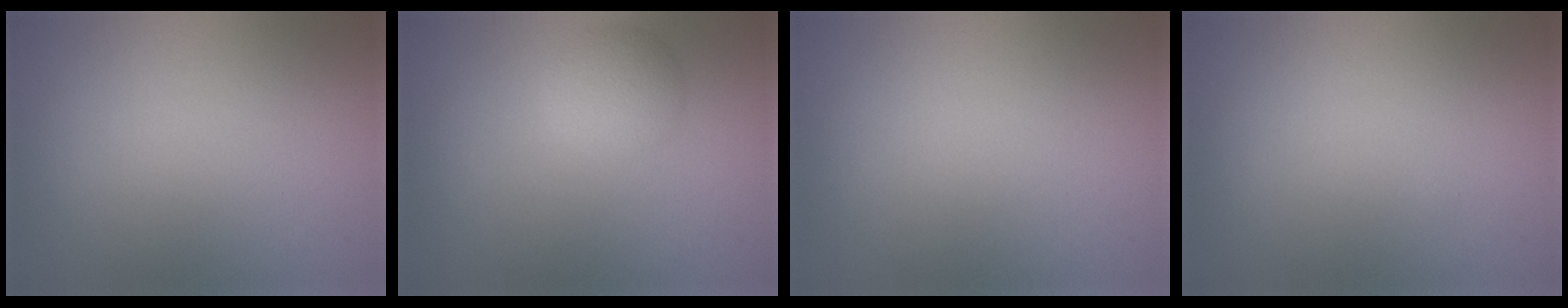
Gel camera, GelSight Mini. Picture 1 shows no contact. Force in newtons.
{"total": 2.7, "press": 2.7, "slide": 0.1}
{"total": 0.0}
{"total": 0.0}